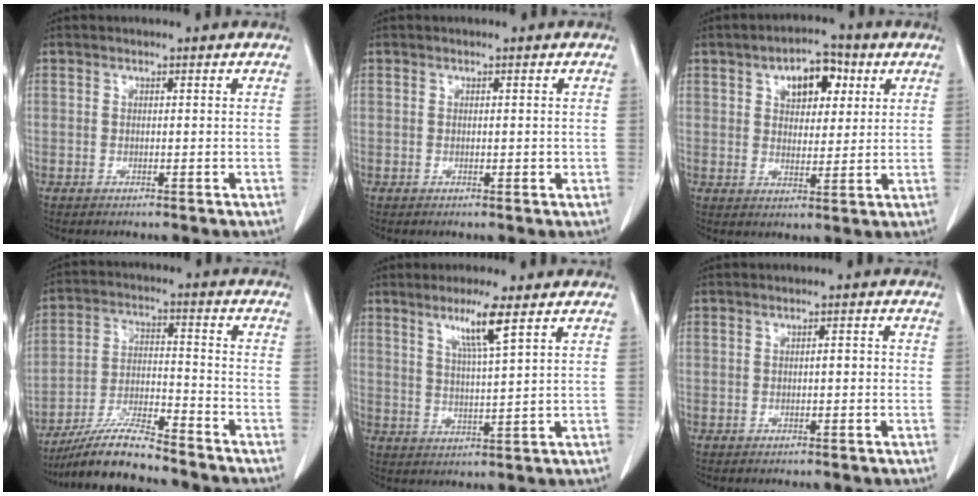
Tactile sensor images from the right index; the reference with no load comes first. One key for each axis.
{"total": 1.0, "fx": 0.0, "fy": 0.5, "fz": 0.8, "tx": -0.012, "ty": -0.001, "tz": 0.002}
{"total": 7.5, "fx": 3.2, "fy": 4.1, "fz": 5.4, "tx": -0.079, "ty": 0.018, "tz": 0.050}
{"total": 10.8, "fx": -9.5, "fy": 0.8, "fz": 5.1, "tx": -0.096, "ty": -0.007, "tz": -0.173}
{"total": 6.2, "fx": 3.4, "fy": -0.8, "fz": 5.0, "tx": -0.097, "ty": -0.007, "tz": 0.066}
{"total": 1.2, "fx": -0.2, "fy": 0.3, "fz": 1.1, "tx": -0.017, "ty": 0.003, "tz": -0.002}